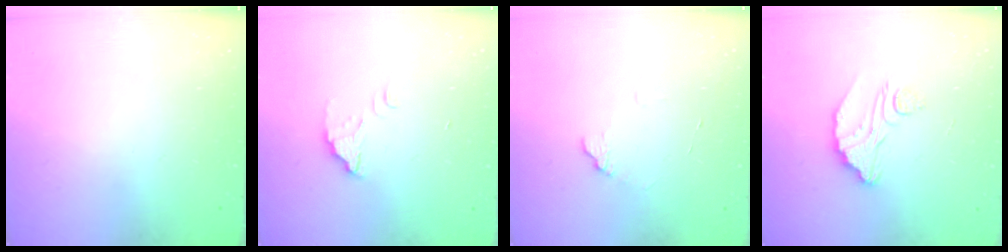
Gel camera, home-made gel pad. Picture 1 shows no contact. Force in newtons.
{"total": 1.9, "press": 1.9, "slide": 0.1}
{"total": 6.5, "press": 6.5, "slide": 0.6}
{"total": 9.6, "press": 9.6, "slide": 0.7}